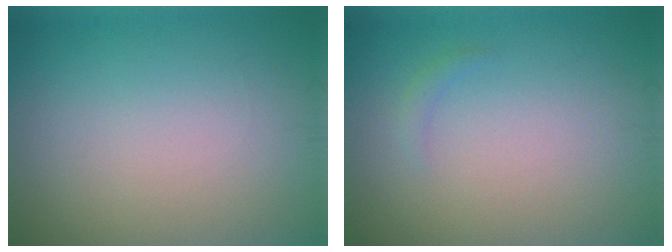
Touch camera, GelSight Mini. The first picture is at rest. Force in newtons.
{"total": 0.7, "press": 0.7, "slide": 0.1}